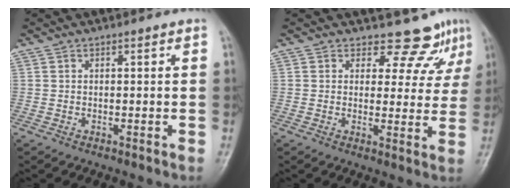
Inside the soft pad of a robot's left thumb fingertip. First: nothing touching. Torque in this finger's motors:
{"motor_torque": [-0.18, 0.21, -0.32, -0.13, 0.03]}